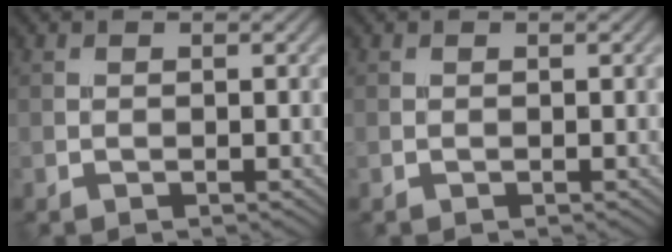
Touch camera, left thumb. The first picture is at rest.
{"total": 0.0}